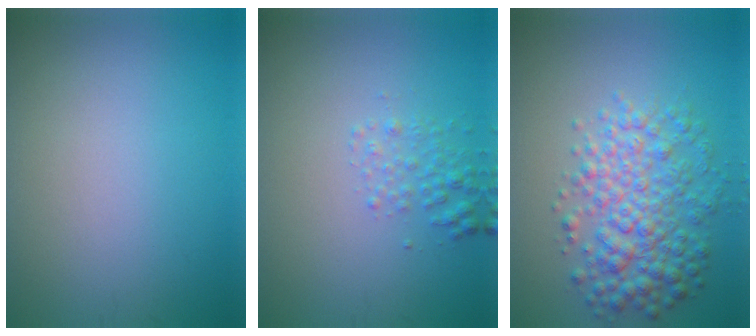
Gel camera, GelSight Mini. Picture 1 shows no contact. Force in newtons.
{"total": 1.7, "press": 1.7, "slide": 0.1}
{"total": 5.9, "press": 5.9, "slide": 0.1}